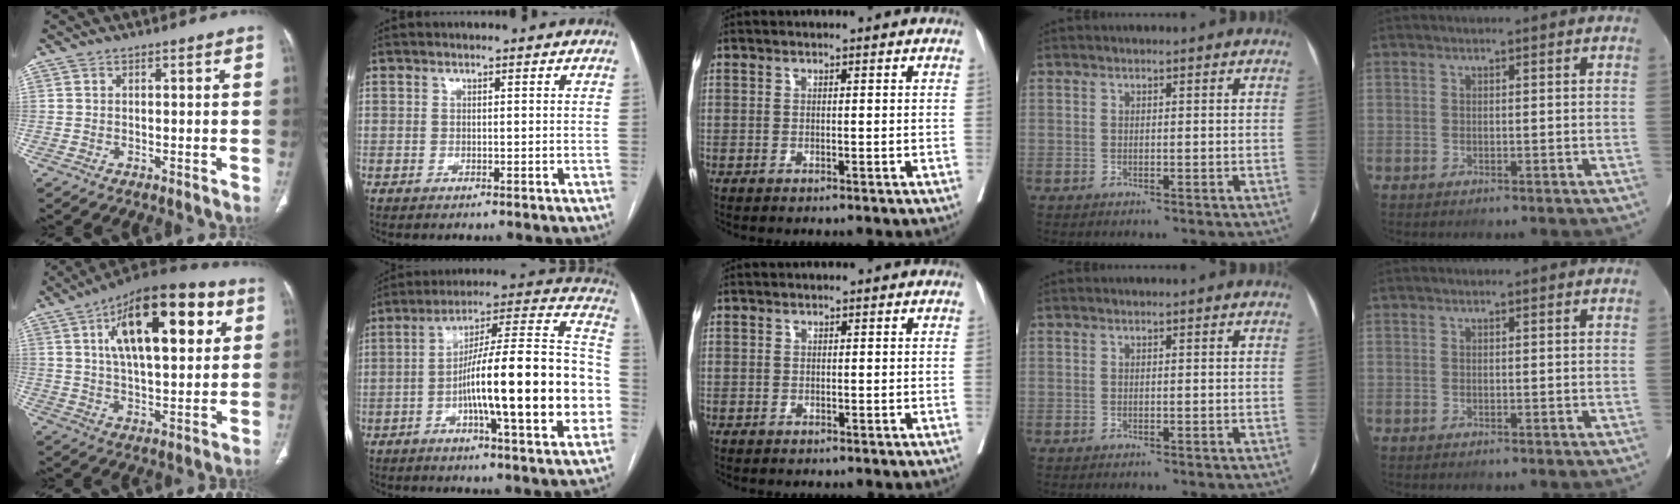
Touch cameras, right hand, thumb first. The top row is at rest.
{"thumb": {"total": 22.4, "force": [7.9, 9.6, 18.7], "torque": [-0.265, -0.003, 0.119]}, "index": {"total": 23.5, "force": [-4.8, 2.5, 22.9], "torque": [-0.297, 0.023, -0.075]}}